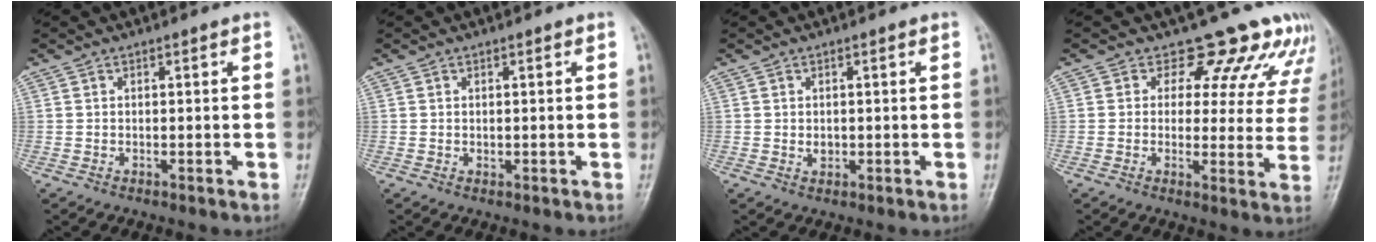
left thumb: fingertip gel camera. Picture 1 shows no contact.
{"total": 0.8, "force": [0.2, 0.7, 0.4], "torque": [-0.001, -0.001, 0.004]}
{"total": 1.6, "force": [0.0, 1.4, 0.9], "torque": [-0.005, -0.001, 0.003]}
{"total": 11.2, "force": [9.7, 5.2, 2.4], "torque": [0.023, -0.055, 0.095]}